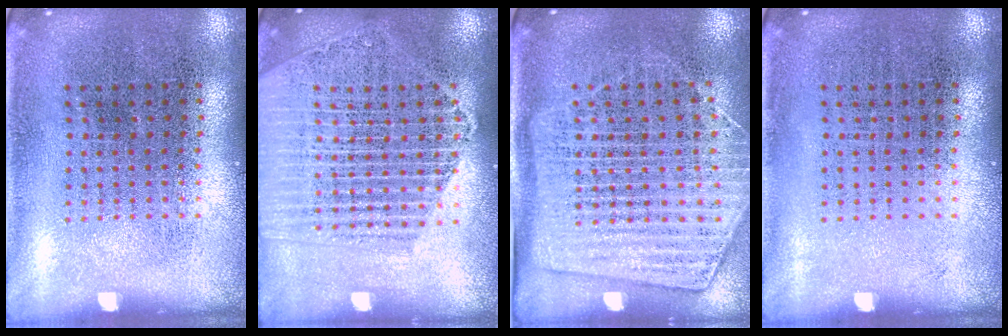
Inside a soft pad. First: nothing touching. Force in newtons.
{"total": 1.9, "press": 1.8, "slide": 0.7}
{"total": 1.8, "press": 1.5, "slide": 1.1}
{"total": 0.0}